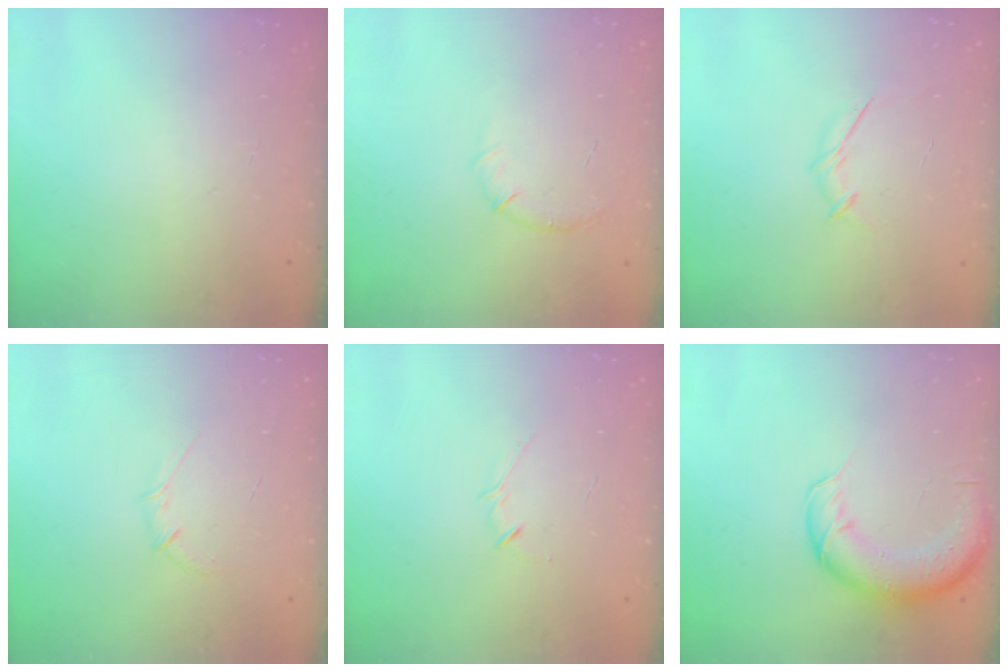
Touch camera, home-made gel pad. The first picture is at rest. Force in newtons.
{"total": 6.8, "press": 6.5, "slide": 1.9}
{"total": 4.1, "press": 4.0, "slide": 0.9}
{"total": 5.1, "press": 4.9, "slide": 1.4}
{"total": 2.9, "press": 2.8, "slide": 0.6}
{"total": 13.2, "press": 12.8, "slide": 3.0}